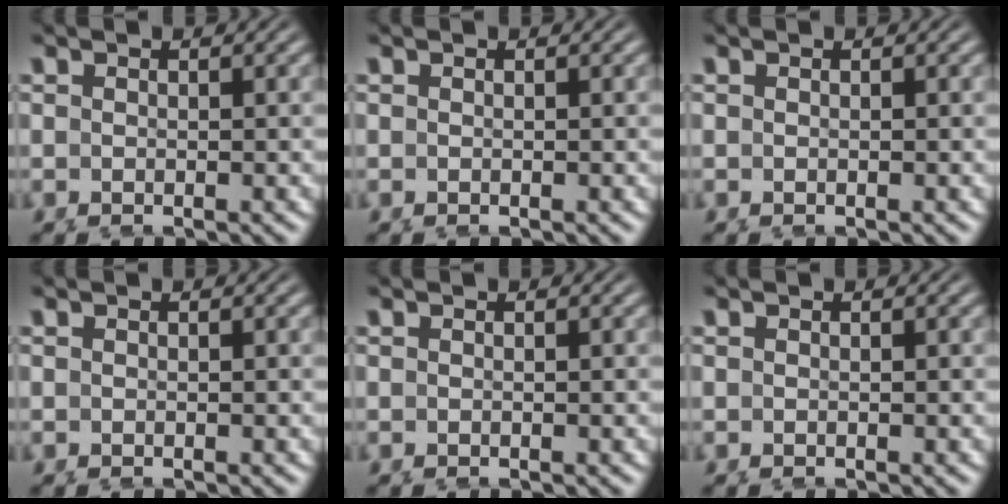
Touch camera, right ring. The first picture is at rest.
{"total": 0.0}
{"total": 0.0}
{"total": 0.0}
{"total": 0.0}
{"total": 0.0}